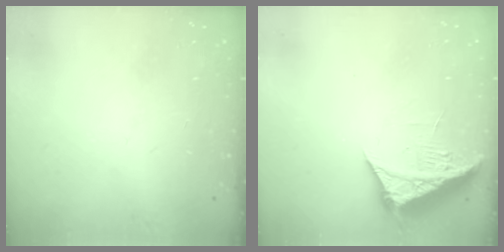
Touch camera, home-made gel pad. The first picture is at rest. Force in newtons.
{"total": 8.1, "press": 8.0, "slide": 0.8}